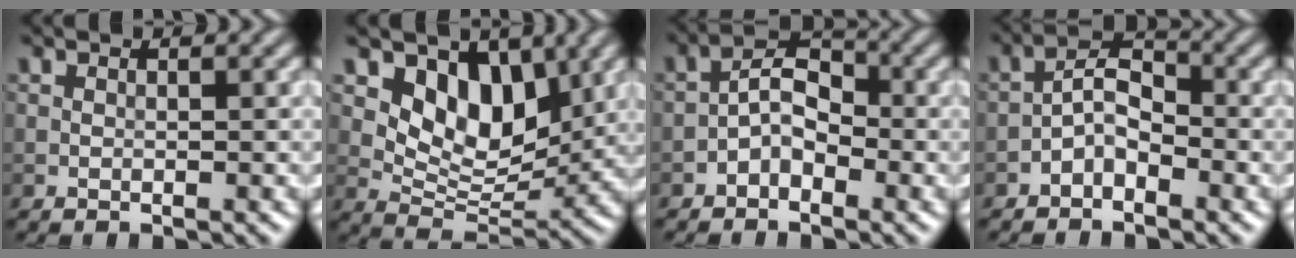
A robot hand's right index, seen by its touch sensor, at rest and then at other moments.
{"total": 6.6, "force": [2.7, 4.1, 4.4], "torque": [-0.066, -0.018, 0.046]}
{"total": 3.1, "force": [-1.6, 1.8, 2.0], "torque": [-0.029, 0.018, -0.036]}
{"total": 2.9, "force": [-1.7, 1.4, 1.9], "torque": [-0.028, 0.016, -0.038]}